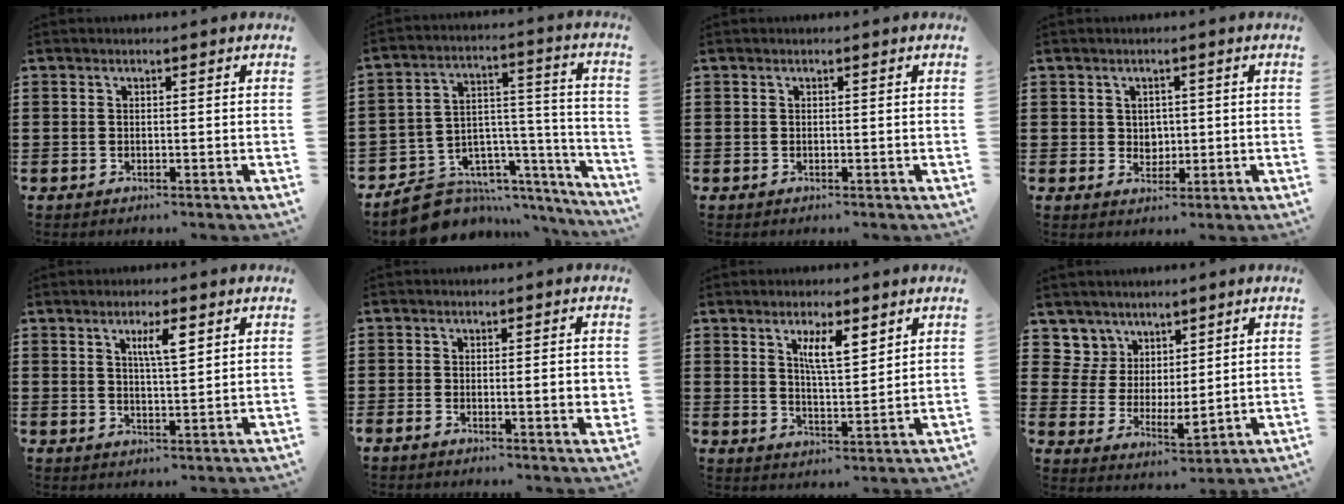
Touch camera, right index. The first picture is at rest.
{"total": 8.6, "force": [-6.8, 5.1, 1.2], "torque": [-0.026, 0.015, -0.118]}
{"total": 0.0}
{"total": 2.3, "force": [0.9, 2.1, 0.6], "torque": [-0.012, 0.009, 0.012]}
{"total": 4.4, "force": [2.0, 0.9, 3.8], "torque": [-0.072, 0.005, 0.030]}
{"total": 3.3, "force": [-0.8, 0.6, 3.1], "torque": [-0.049, -0.003, -0.014]}
{"total": 5.7, "force": [3.1, 1.6, 4.5], "torque": [-0.089, 0.001, 0.051]}
{"total": 5.5, "force": [4.1, 3.6, -0.4], "torque": [-0.030, -0.023, 0.079]}